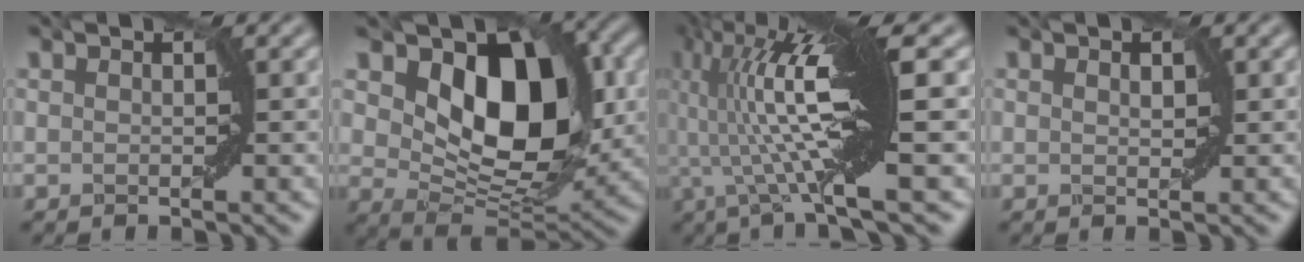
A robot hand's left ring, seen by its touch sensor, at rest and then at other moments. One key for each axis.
{"total": 11.0, "fx": 3.3, "fy": 6.8, "fz": 8.0, "tx": -0.114, "ty": -0.016, "tz": 0.055}
{"total": 11.0, "fx": 0.8, "fy": 2.0, "fz": 10.8, "tx": -0.194, "ty": 0.018, "tz": 0.010}
{"total": 0.9, "fx": 0.5, "fy": 0.5, "fz": 0.6, "tx": -0.006, "ty": -0.001, "tz": 0.010}